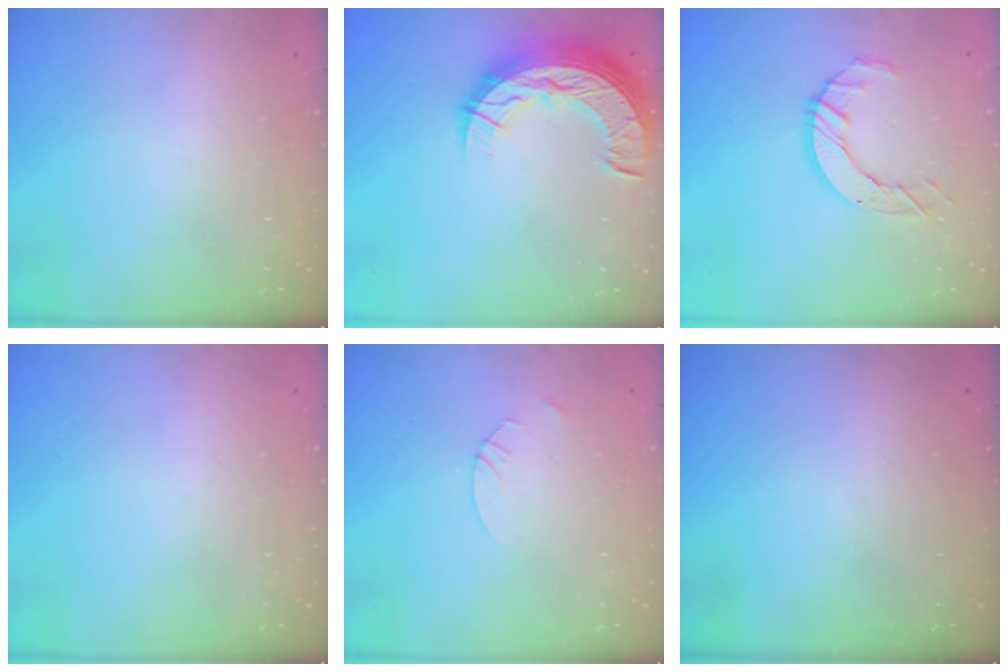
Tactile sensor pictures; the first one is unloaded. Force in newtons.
{"total": 15.0, "press": 15.0, "slide": 1.0}
{"total": 7.4, "press": 7.4, "slide": 0.5}
{"total": 0.0}
{"total": 1.4, "press": 1.4, "slide": 0.2}
{"total": 0.0}